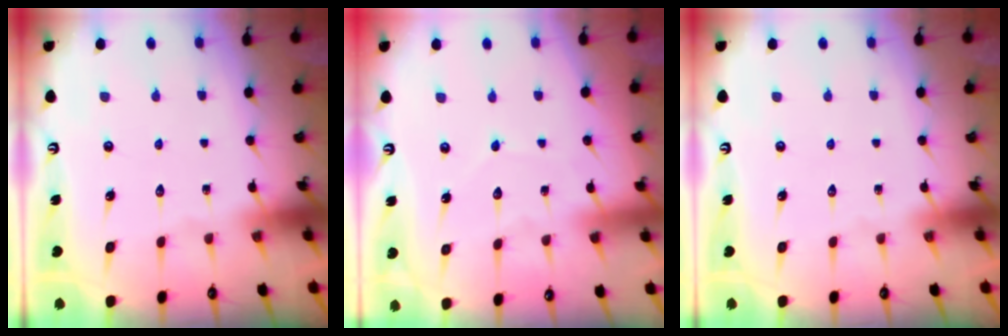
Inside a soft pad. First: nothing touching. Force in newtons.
{"total": 3.7, "press": 3.7, "slide": 0.4}
{"total": 0.0}